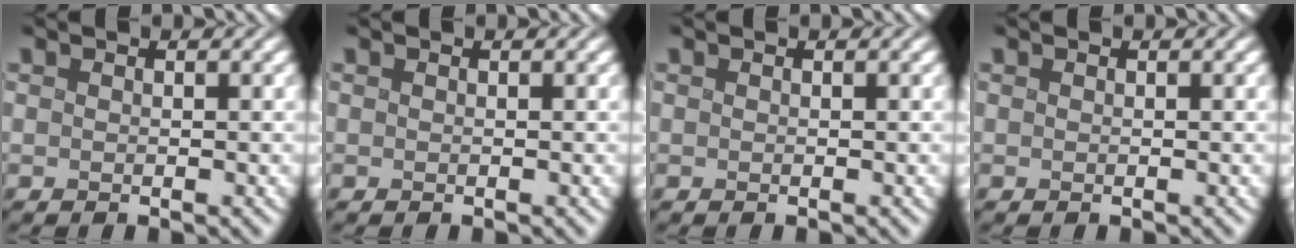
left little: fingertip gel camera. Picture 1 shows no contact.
{"total": 0.0}
{"total": 0.0}
{"total": 0.0}